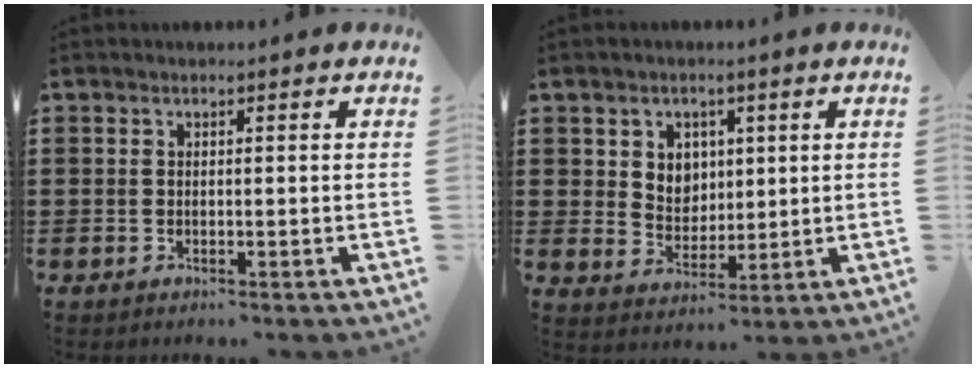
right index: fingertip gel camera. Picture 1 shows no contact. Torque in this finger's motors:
{"motor_torque": [0.39, 0.30, 0.15, 0.05]}